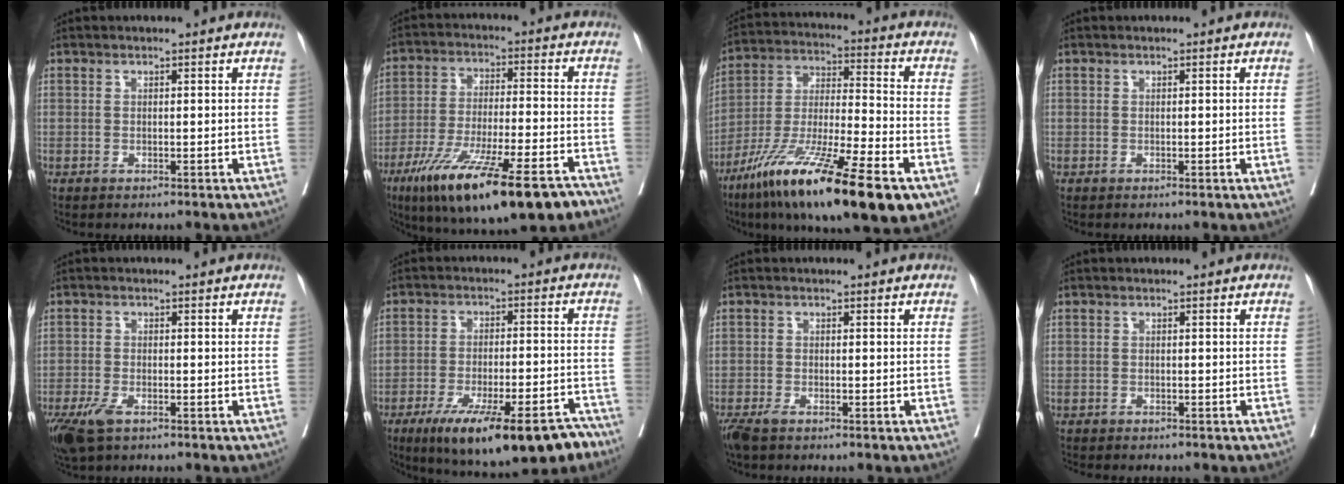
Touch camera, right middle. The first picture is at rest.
{"total": 20.5, "force": [-13.5, 3.3, 15.1], "torque": [-0.222, -0.038, -0.219]}
{"total": 23.5, "force": [-13.4, 3.1, 19.1], "torque": [-0.308, -0.043, -0.228]}
{"total": 0.0}
{"total": 5.4, "force": [-3.4, 2.2, 3.7], "torque": [-0.076, -0.011, -0.060]}
{"total": 18.7, "force": [-13.2, 4.4, 12.5], "torque": [-0.147, 0.000, -0.198]}
{"total": 2.9, "force": [-2.2, 0.9, 1.7], "torque": [-0.035, -0.007, -0.038]}
{"total": 5.6, "force": [-4.9, 1.4, 2.2], "torque": [-0.026, -0.006, -0.065]}